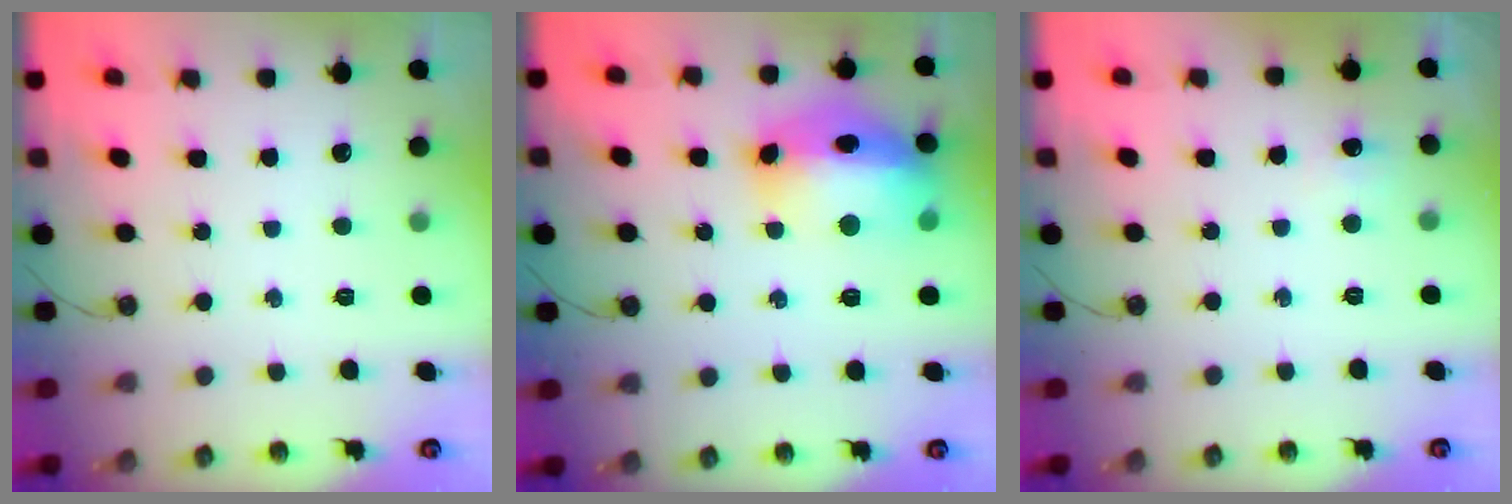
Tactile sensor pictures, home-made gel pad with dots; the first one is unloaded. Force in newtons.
{"total": 17.5, "press": 17.4, "slide": 1.6}
{"total": 5.1, "press": 5.0, "slide": 0.7}